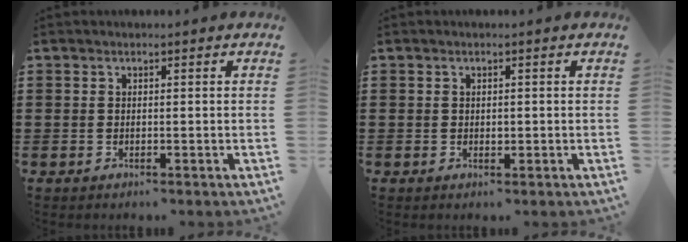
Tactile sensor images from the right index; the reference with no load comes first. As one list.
[{"total": 0.9, "force": [0.1, 0.6, 0.7], "torque": [-0.016, 0.003, 0.002]}]